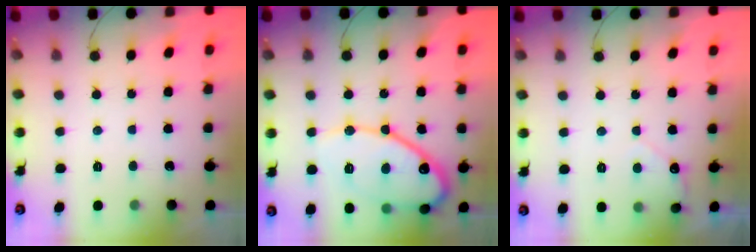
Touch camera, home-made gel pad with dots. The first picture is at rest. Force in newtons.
{"total": 18.4, "press": 18.3, "slide": 1.4}
{"total": 4.0, "press": 3.9, "slide": 0.3}